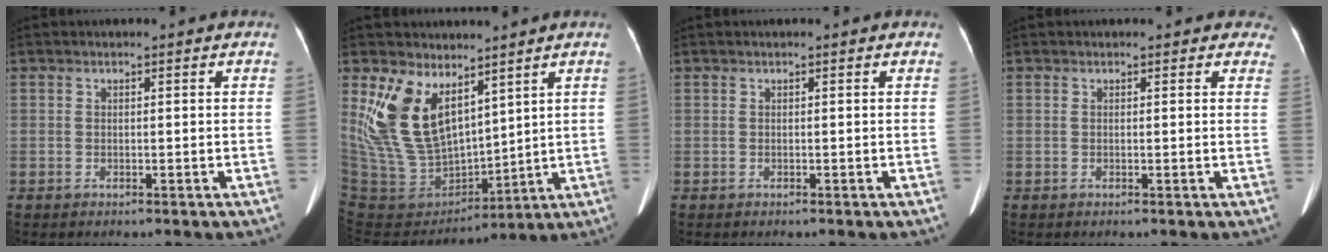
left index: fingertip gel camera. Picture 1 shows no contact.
{"total": 14.2, "force": [7.8, 7.9, 8.9], "torque": [-0.200, 0.002, 0.172]}
{"total": 0.0}
{"total": 2.6, "force": [2.2, 1.3, 0.5], "torque": [0.014, -0.002, 0.004]}